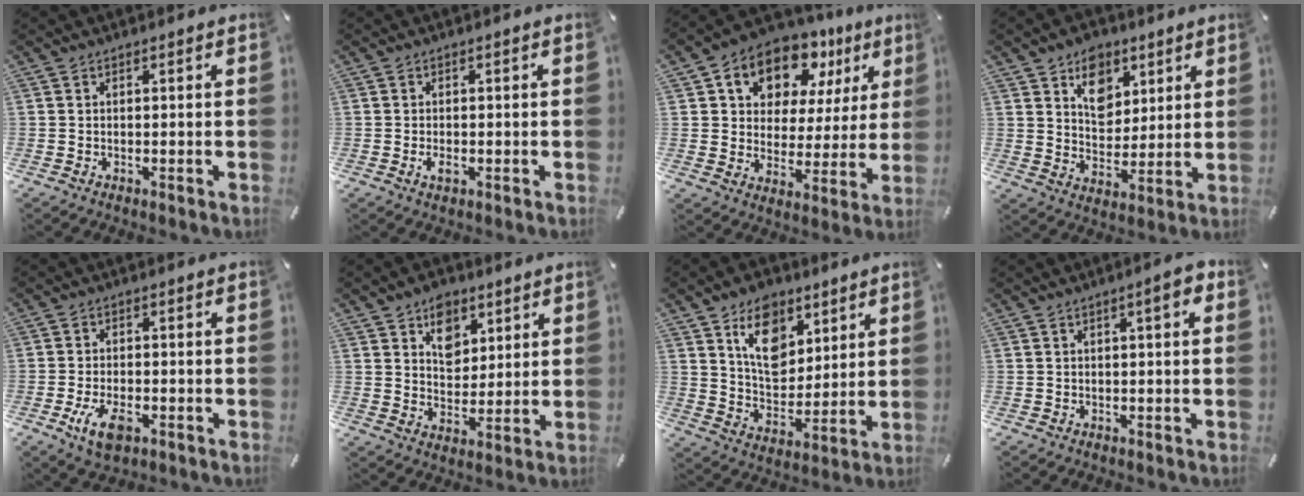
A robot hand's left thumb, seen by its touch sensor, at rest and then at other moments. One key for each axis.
{"total": 1.9, "fx": -0.5, "fy": 1.0, "fz": 1.5, "tx": -0.028, "ty": 0.001, "tz": -0.010}
{"total": 12.6, "fx": 7.8, "fy": 8.6, "fz": 5.0, "tx": -0.089, "ty": -0.051, "tz": 0.143}
{"total": 9.6, "fx": 5.2, "fy": 7.3, "fz": 3.4, "tx": -0.039, "ty": -0.029, "tz": 0.092}
{"total": 6.7, "fx": -2.7, "fy": 3.6, "fz": 4.9, "tx": -0.100, "ty": 0.001, "tz": -0.052}
{"total": 8.3, "fx": 4.6, "fy": 6.2, "fz": 2.9, "tx": -0.032, "ty": -0.022, "tz": 0.081}
{"total": 12.2, "fx": 6.7, "fy": 8.7, "fz": 5.4, "tx": -0.081, "ty": -0.032, "tz": 0.123}
{"total": 3.9, "fx": 1.0, "fy": 1.0, "fz": 3.6, "tx": -0.053, "ty": 0.000, "tz": 0.011}